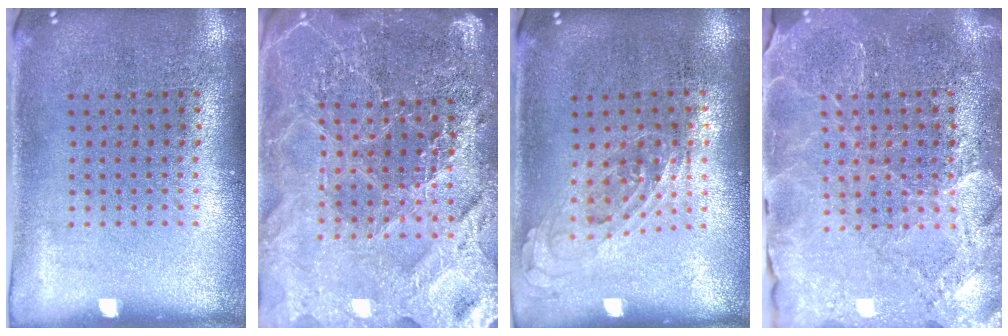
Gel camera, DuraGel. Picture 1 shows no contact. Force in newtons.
{"total": 5.0, "press": 4.5, "slide": 2.1}
{"total": 0.8, "press": 0.7, "slide": 0.3}
{"total": 3.4, "press": 3.2, "slide": 1.0}